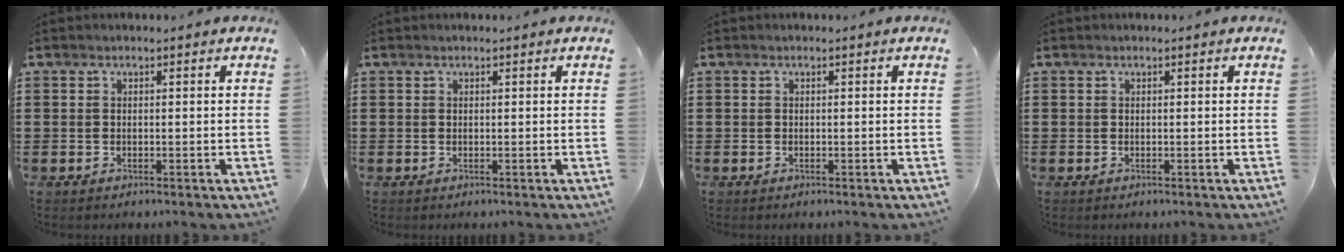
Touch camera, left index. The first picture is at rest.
{"total": 0.0}
{"total": 0.0}
{"total": 0.0}